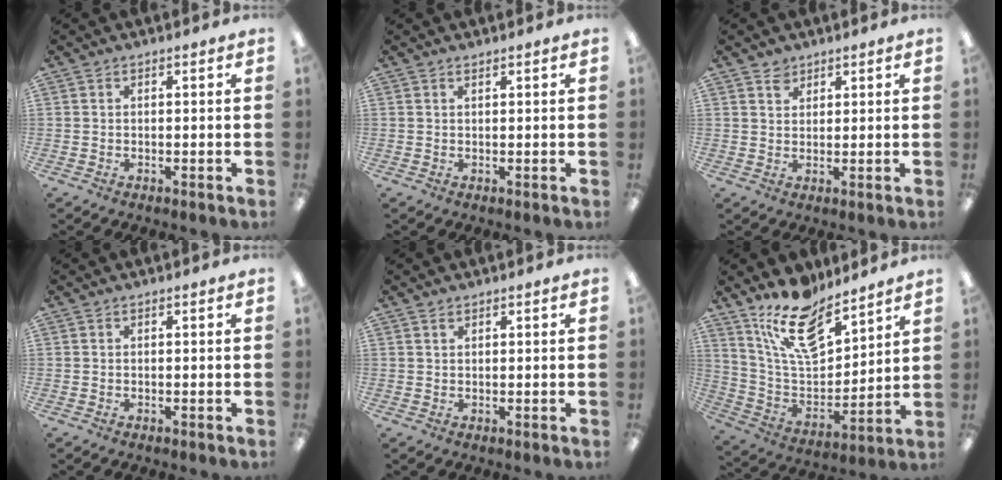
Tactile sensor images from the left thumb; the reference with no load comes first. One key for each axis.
{"total": 0.7, "fx": 0.6, "fy": 0.1, "fz": 0.1, "tx": -0.003, "ty": 0.000, "tz": 0.012}
{"total": 2.9, "fx": 2.2, "fy": 2.0, "fz": 0.3, "tx": 0.005, "ty": -0.007, "tz": 0.039}
{"total": 0.0}
{"total": 1.1, "fx": 0.9, "fy": 0.4, "fz": 0.4, "tx": -0.009, "ty": 0.001, "tz": 0.017}
{"total": 16.8, "fx": 12.6, "fy": 6.8, "fz": 8.7, "tx": -0.168, "ty": -0.071, "tz": 0.227}